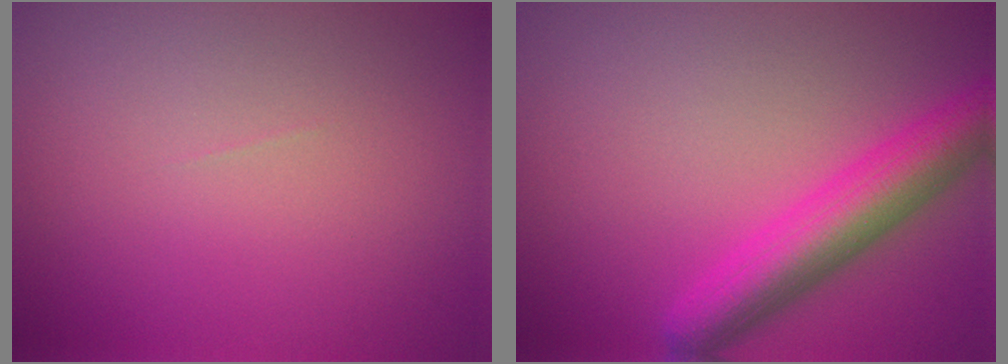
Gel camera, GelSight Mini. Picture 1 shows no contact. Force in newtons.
{"total": 5.6, "press": 5.6, "slide": 0.2}